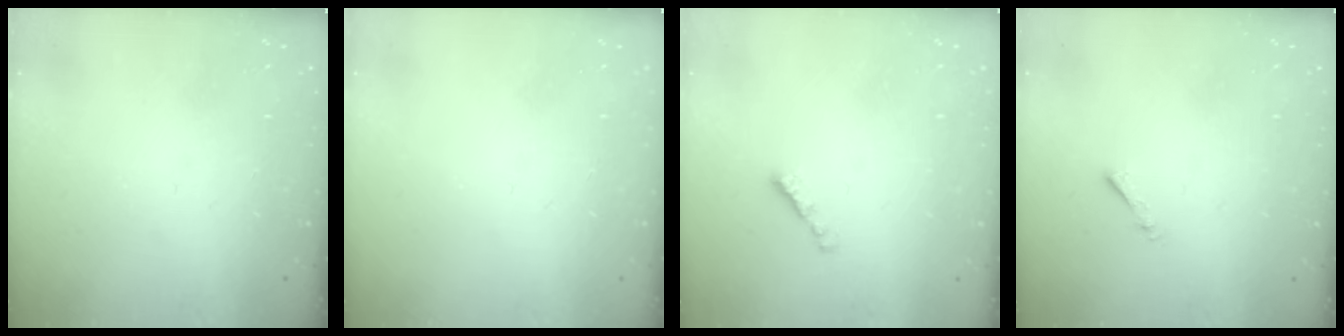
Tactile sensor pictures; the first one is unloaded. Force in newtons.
{"total": 0.0}
{"total": 1.8, "press": 1.7, "slide": 0.6}
{"total": 0.8, "press": 0.7, "slide": 0.3}